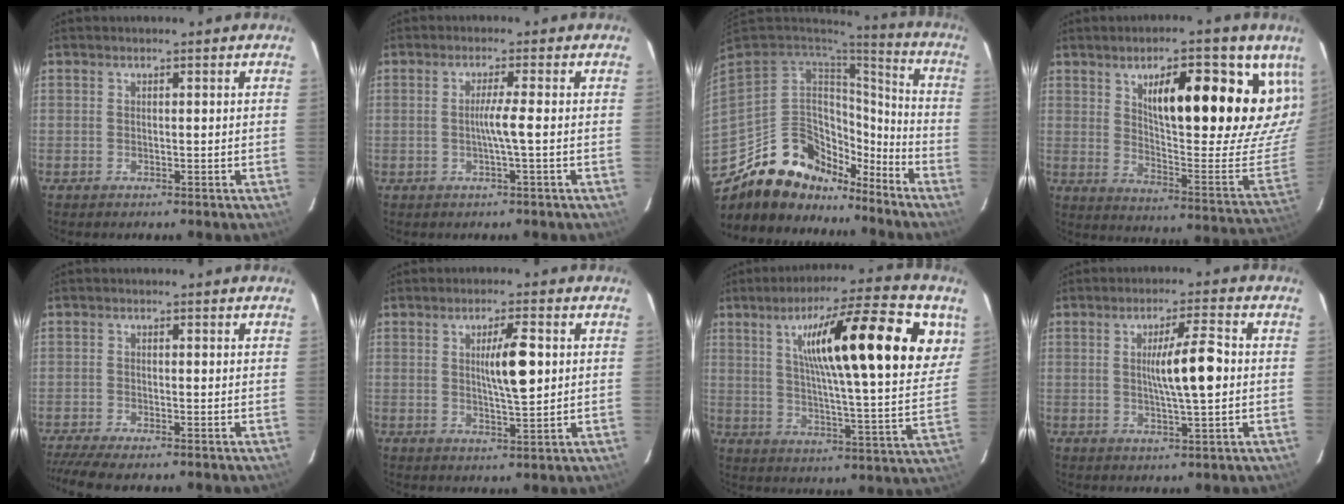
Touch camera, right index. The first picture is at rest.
{"total": 2.9, "force": [-0.4, -0.8, 2.8], "torque": [-0.051, -0.002, -0.008]}
{"total": 18.8, "force": [-15.6, 8.7, 5.9], "torque": [-0.105, 0.052, -0.257]}
{"total": 22.9, "force": [10.8, 4.5, 19.7], "torque": [-0.241, 0.008, 0.165]}
{"total": 6.1, "force": [-4.9, 0.4, 3.6], "torque": [-0.060, -0.009, -0.083]}
{"total": 6.3, "force": [1.1, 0.7, 6.2], "torque": [-0.104, 0.001, 0.019]}
{"total": 23.5, "force": [8.9, 2.7, 21.6], "torque": [-0.318, 0.023, 0.129]}
{"total": 7.6, "force": [0.2, 0.2, 7.6], "torque": [-0.127, 0.003, 0.003]}